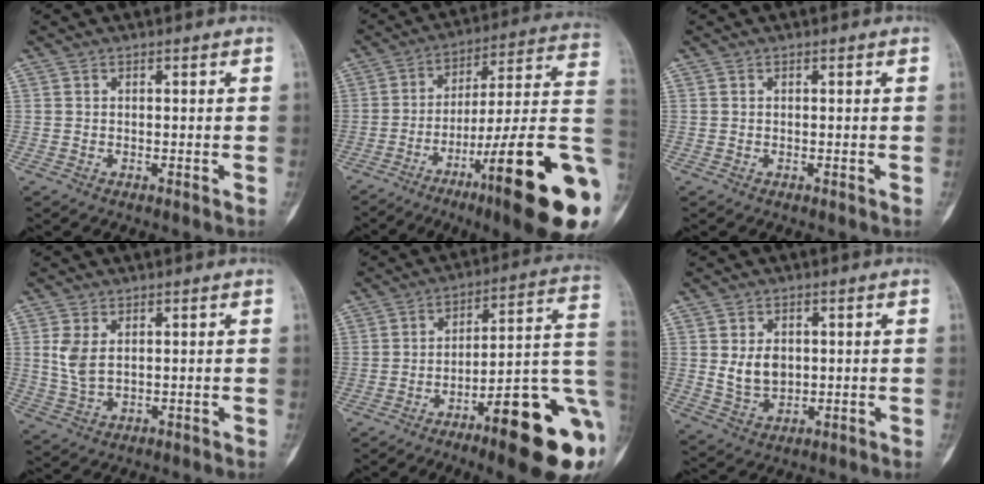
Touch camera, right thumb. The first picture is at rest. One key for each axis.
{"total": 26.5, "fx": -8.8, "fy": 3.9, "fz": 24.7, "tx": -0.291, "ty": 0.047, "tz": -0.125}
{"total": 0.0}
{"total": 5.0, "fx": 1.3, "fy": 3.0, "fz": 3.8, "tx": -0.082, "ty": -0.005, "tz": 0.036}
{"total": 22.1, "fx": -8.0, "fy": 4.8, "fz": 20.0, "tx": -0.216, "ty": 0.049, "tz": -0.108}
{"total": 6.1, "fx": 0.8, "fy": 4.4, "fz": 4.1, "tx": -0.056, "ty": -0.011, "tz": 0.027}